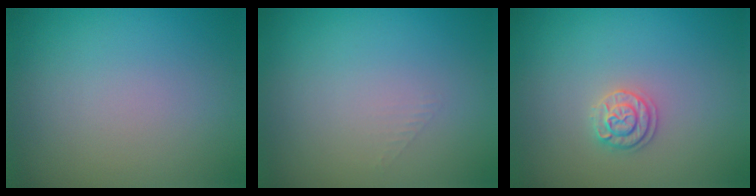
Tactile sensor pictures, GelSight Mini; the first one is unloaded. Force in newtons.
{"total": 0.6, "press": 0.6, "slide": 0.0}
{"total": 1.7, "press": 1.7, "slide": 0.3}